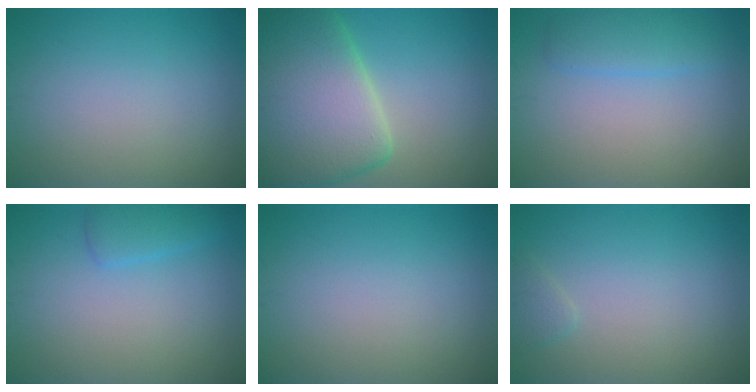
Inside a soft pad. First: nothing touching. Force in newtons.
{"total": 11.8, "press": 11.7, "slide": 1.1}
{"total": 2.5, "press": 2.5, "slide": 0.2}
{"total": 2.0, "press": 1.9, "slide": 0.2}
{"total": 0.0}
{"total": 0.9, "press": 0.9, "slide": 0.1}